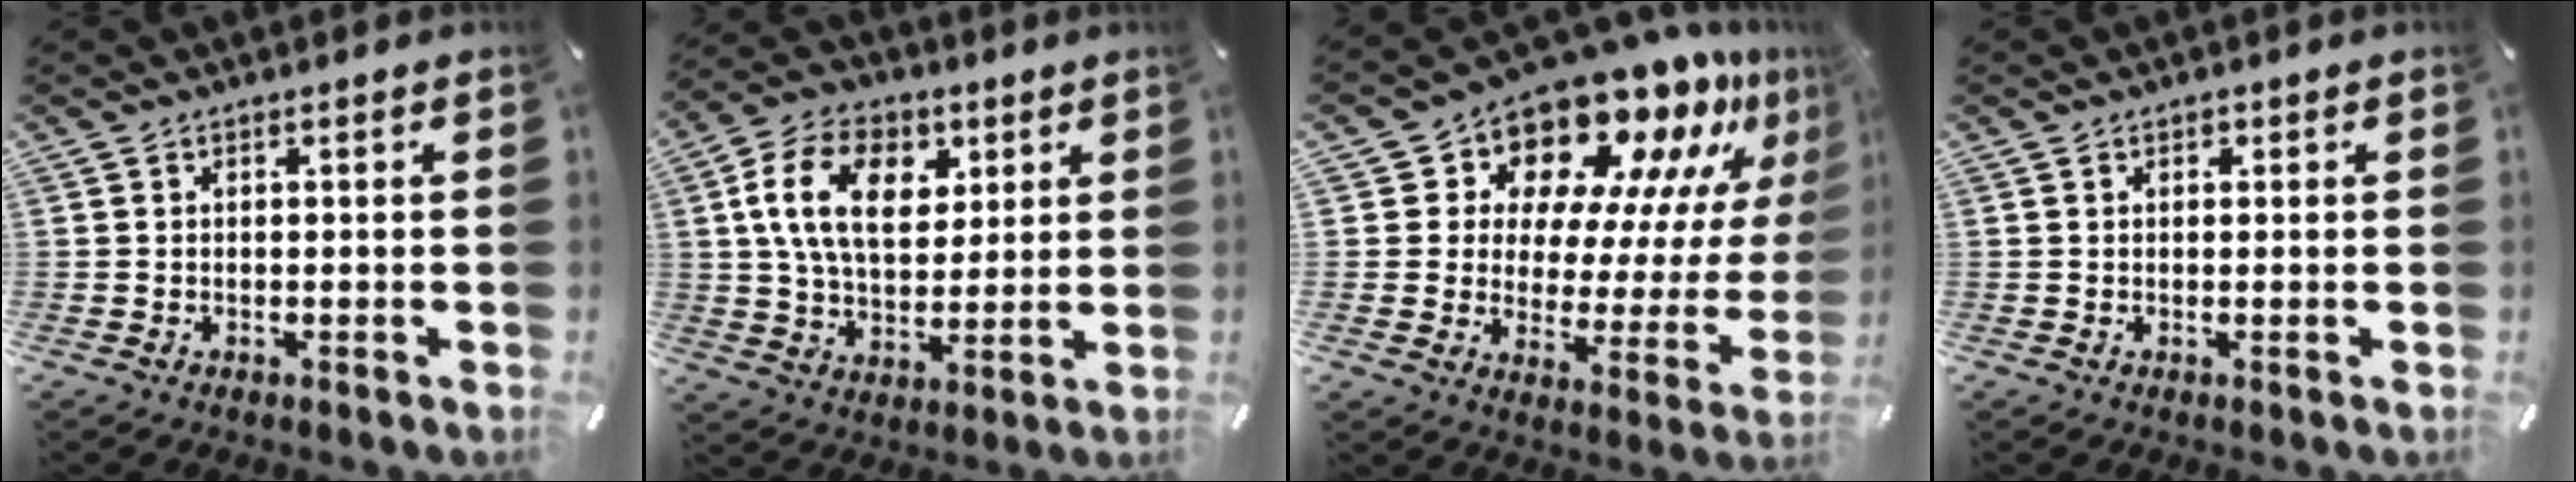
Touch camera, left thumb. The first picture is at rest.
{"total": 15.2, "force": [4.6, 10.5, 10.1], "torque": [-0.188, 0.013, 0.083]}
{"total": 15.3, "force": [13.6, 5.8, 4.0], "torque": [-0.070, -0.139, 0.225]}
{"total": 0.7, "force": [0.2, 0.7, 0.2], "torque": [-0.003, 0.004, 0.004]}